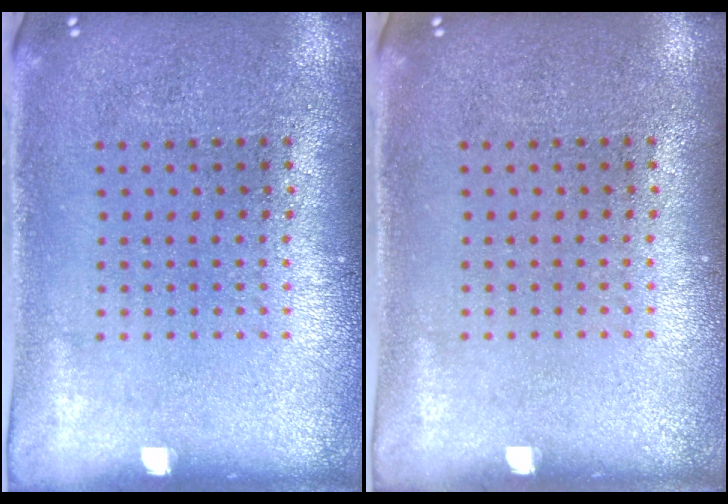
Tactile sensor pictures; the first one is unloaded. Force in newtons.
{"total": 0.0}